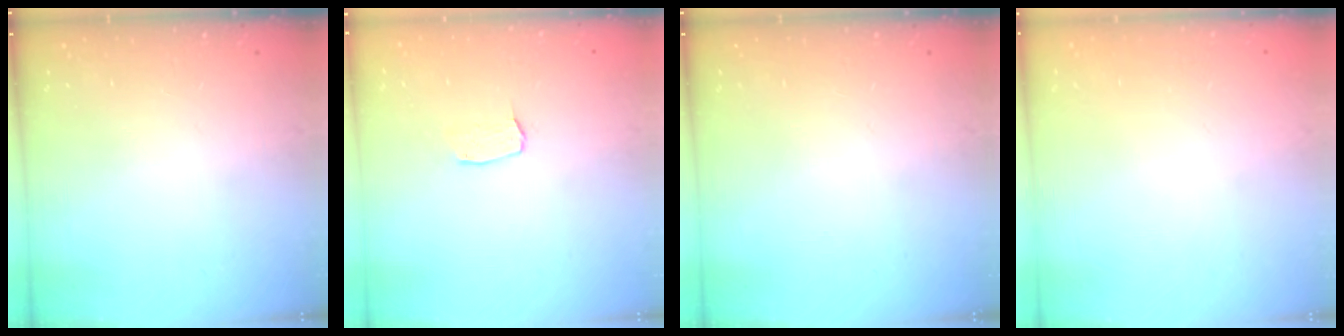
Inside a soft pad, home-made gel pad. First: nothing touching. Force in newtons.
{"total": 2.9, "press": 2.9, "slide": 0.2}
{"total": 0.0}
{"total": 0.0}